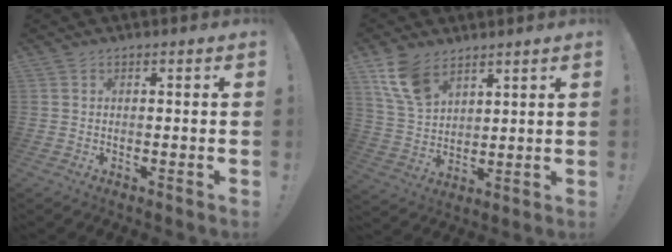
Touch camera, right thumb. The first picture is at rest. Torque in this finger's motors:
{"motor_torque": [0.59, 0.98, 1.03, 0.78, 0.04]}